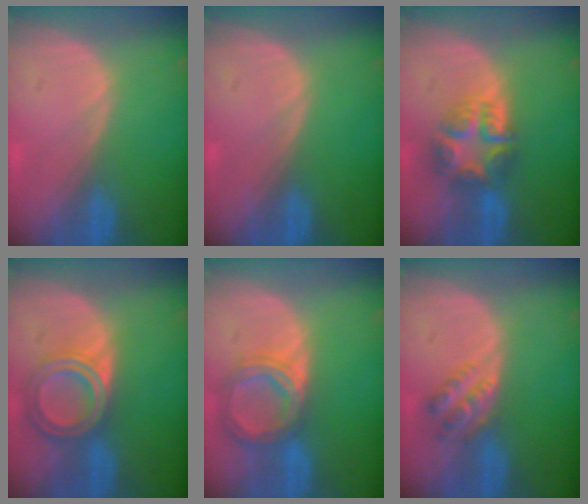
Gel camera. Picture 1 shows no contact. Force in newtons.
{"total": 0.0}
{"total": 7.7, "press": 6.7, "slide": 3.7}
{"total": 6.7, "press": 5.9, "slide": 3.1}
{"total": 6.6, "press": 6.1, "slide": 2.5}
{"total": 4.6, "press": 3.8, "slide": 2.5}